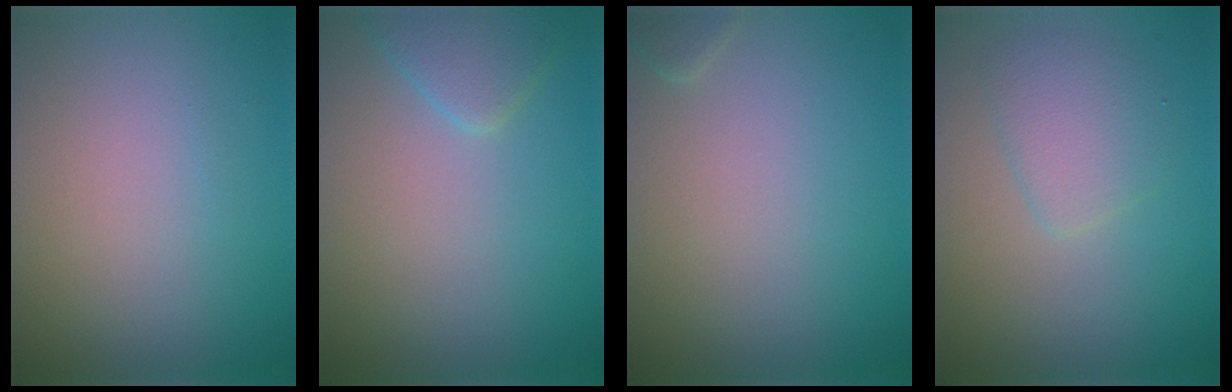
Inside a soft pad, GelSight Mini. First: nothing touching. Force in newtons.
{"total": 2.3, "press": 2.3, "slide": 0.1}
{"total": 0.8, "press": 0.8, "slide": 0.1}
{"total": 2.7, "press": 2.7, "slide": 0.2}